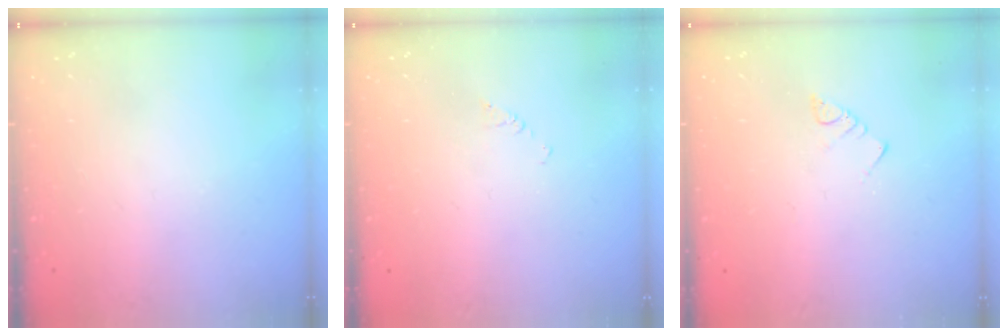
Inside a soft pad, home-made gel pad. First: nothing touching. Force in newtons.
{"total": 2.0, "press": 2.0, "slide": 0.3}
{"total": 2.5, "press": 2.5, "slide": 0.4}